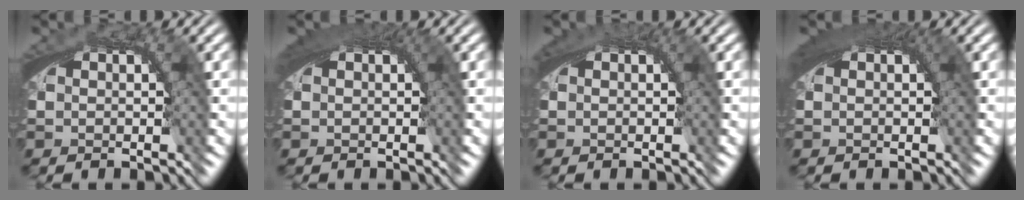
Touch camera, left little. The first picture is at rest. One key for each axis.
{"total": 2.0, "fx": 0.6, "fy": 1.2, "fz": 1.5, "tx": -0.024, "ty": -0.005, "tz": 0.010}
{"total": 0.9, "fx": 0.3, "fy": 0.6, "fz": 0.6, "tx": -0.011, "ty": -0.004, "tz": 0.005}
{"total": 2.6, "fx": 0.7, "fy": 1.4, "fz": 2.0, "tx": -0.035, "ty": -0.007, "tz": 0.012}